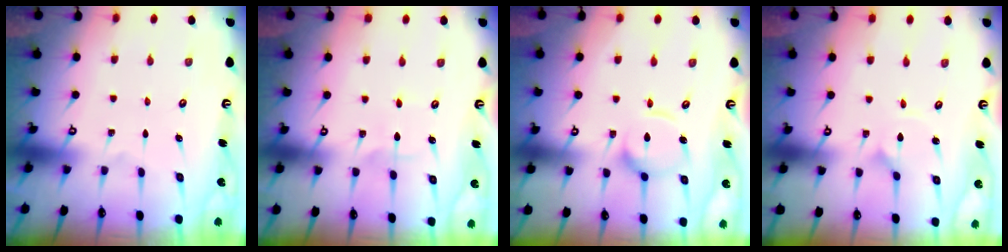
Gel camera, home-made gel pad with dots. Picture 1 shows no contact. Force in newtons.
{"total": 3.3, "press": 3.3, "slide": 0.2}
{"total": 11.0, "press": 10.9, "slide": 1.0}
{"total": 0.9, "press": 0.9, "slide": 0.0}